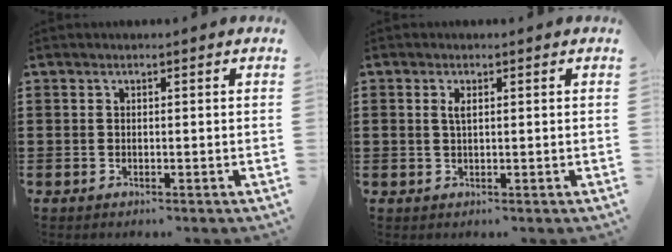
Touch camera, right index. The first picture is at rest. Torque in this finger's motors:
{"motor_torque": [0.20, -0.20, 0.01, 0.06]}